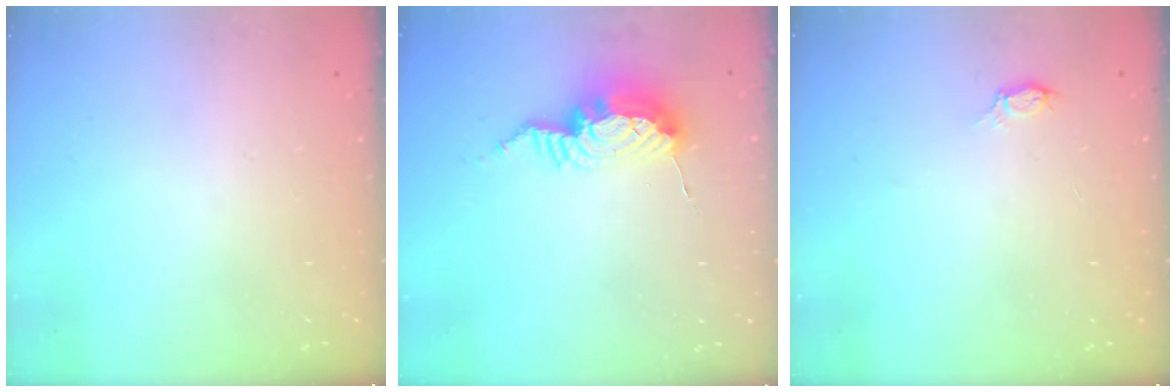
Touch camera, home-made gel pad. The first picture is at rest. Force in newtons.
{"total": 11.8, "press": 11.7, "slide": 1.1}
{"total": 3.3, "press": 3.3, "slide": 0.4}